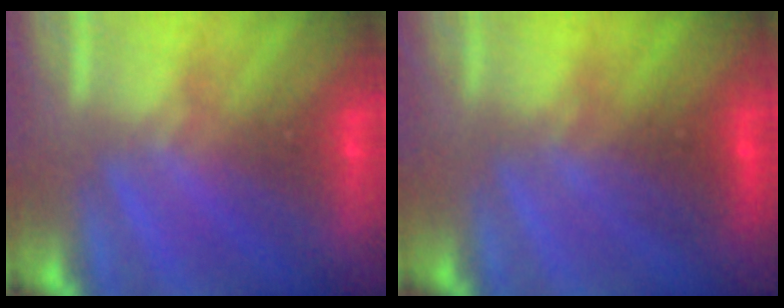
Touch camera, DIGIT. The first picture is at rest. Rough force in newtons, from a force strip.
{"total": 2.6}